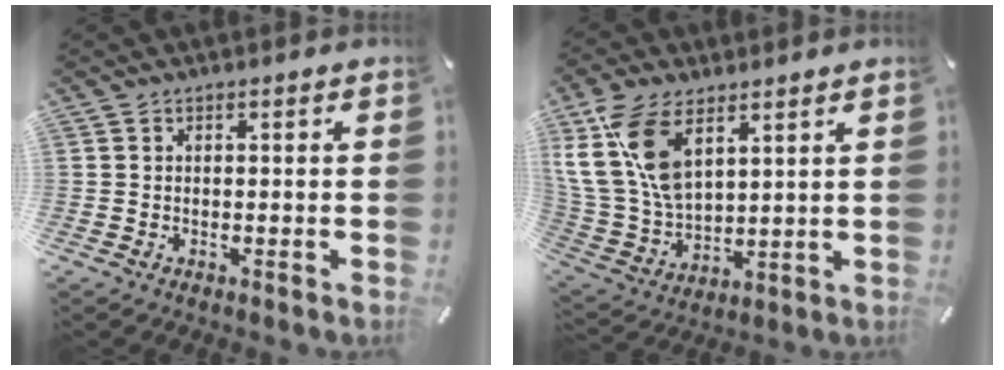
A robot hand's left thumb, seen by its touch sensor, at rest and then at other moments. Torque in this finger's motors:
{"motor_torque": [2.50, 2.51, 1.60, -1.17, 0.63]}